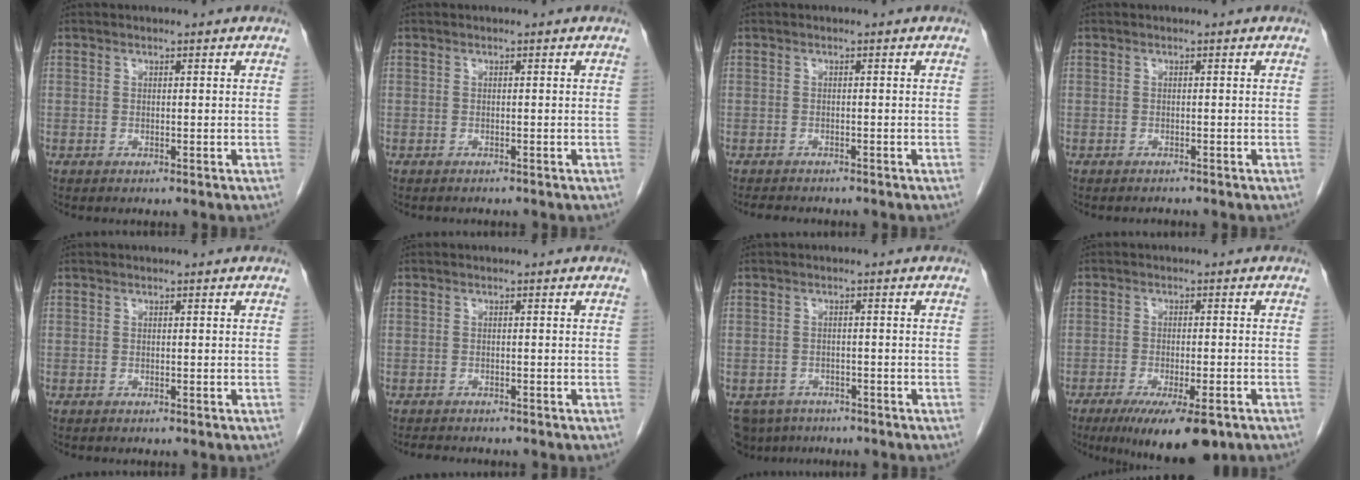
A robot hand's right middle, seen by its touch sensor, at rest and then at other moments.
{"total": 0.7, "force": [-0.7, 0.2, 0.1], "torque": [-0.008, -0.001, -0.008]}
{"total": 3.9, "force": [-3.5, 1.1, 1.4], "torque": [-0.023, -0.006, -0.045]}
{"total": 0.7, "force": [-0.7, 0.0, -0.1], "torque": [-0.002, -0.005, -0.009]}
{"total": 0.0}
{"total": 3.4, "force": [-3.1, 0.8, 1.1], "torque": [-0.017, -0.007, -0.042]}
{"total": 5.9, "force": [-4.8, 3.3, 0.6], "torque": [-0.009, -0.004, -0.074]}
{"total": 10.8, "force": [-7.1, 2.3, 7.8], "torque": [-0.113, -0.020, -0.106]}